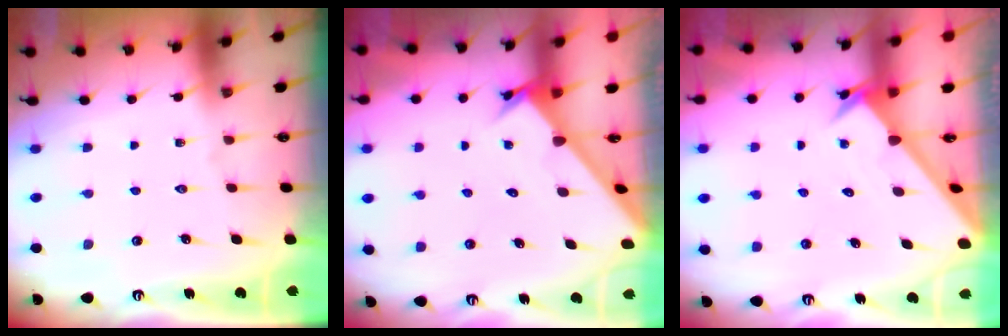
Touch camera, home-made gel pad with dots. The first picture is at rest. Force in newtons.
{"total": 2.7, "press": 2.6, "slide": 0.2}
{"total": 2.4, "press": 2.4, "slide": 0.2}